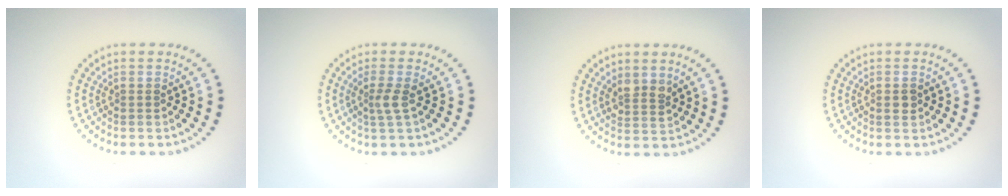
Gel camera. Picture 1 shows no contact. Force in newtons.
{"total": 1.7, "press": 1.3, "slide": 1.2}
{"total": 1.8, "press": 1.6, "slide": 0.9}
{"total": 1.0, "press": 1.0, "slide": 0.3}